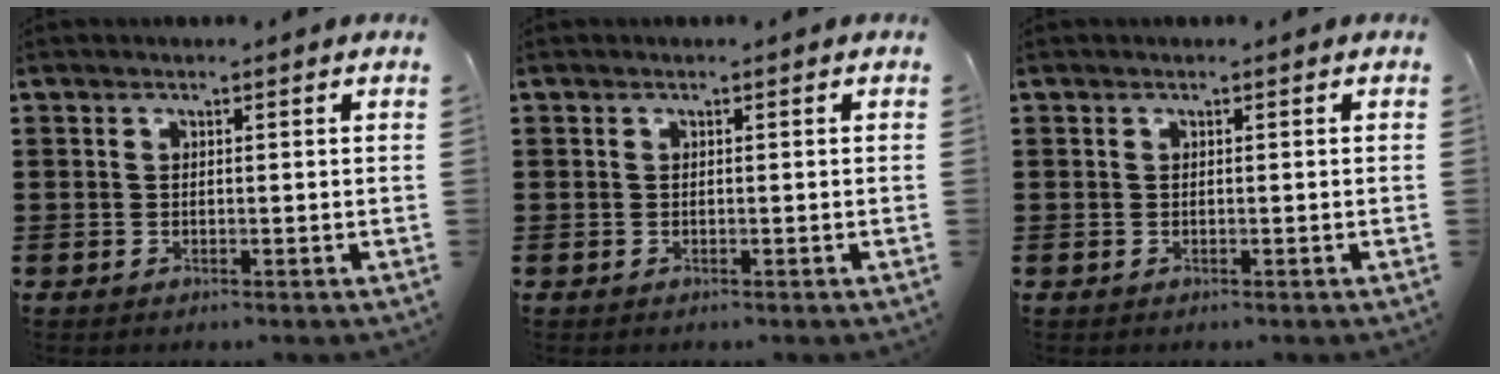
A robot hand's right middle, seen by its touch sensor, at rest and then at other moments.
{"total": 0.0}
{"total": 0.0}